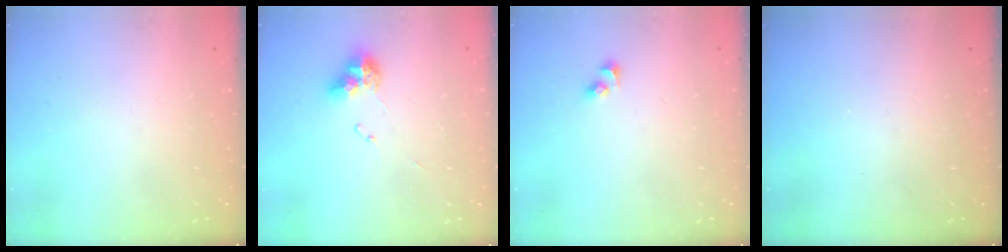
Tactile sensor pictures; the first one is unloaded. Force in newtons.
{"total": 9.1, "press": 9.0, "slide": 1.1}
{"total": 2.7, "press": 2.4, "slide": 1.1}
{"total": 0.0}